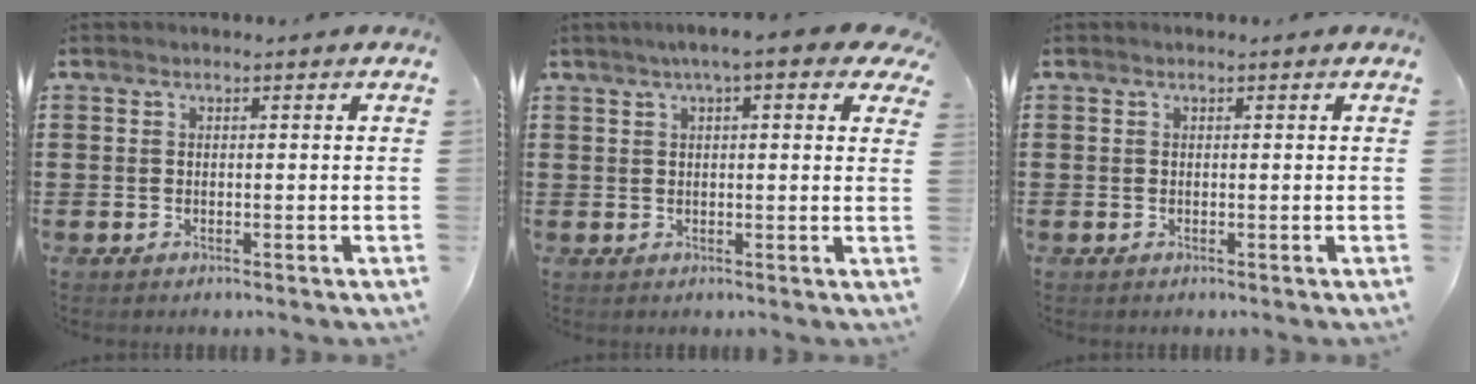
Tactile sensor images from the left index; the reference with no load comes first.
{"total": 4.9, "force": [3.0, 0.6, 3.9], "torque": [-0.074, 0.005, 0.049]}
{"total": 0.0}